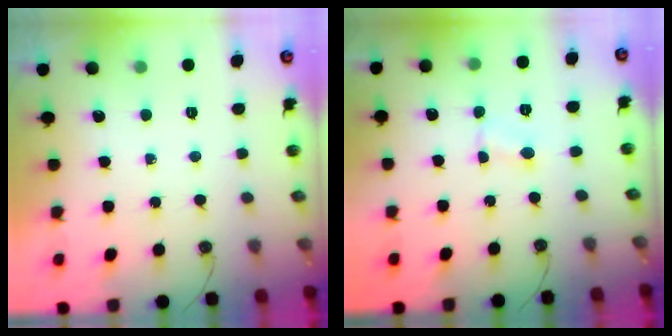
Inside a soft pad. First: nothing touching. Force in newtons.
{"total": 0.9, "press": 0.9, "slide": 0.3}